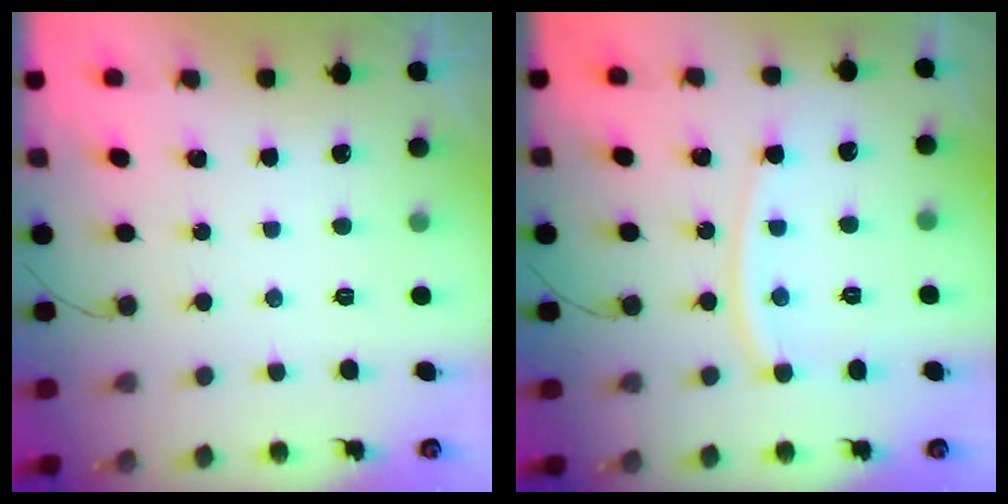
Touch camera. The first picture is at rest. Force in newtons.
{"total": 10.7, "press": 10.7, "slide": 1.1}